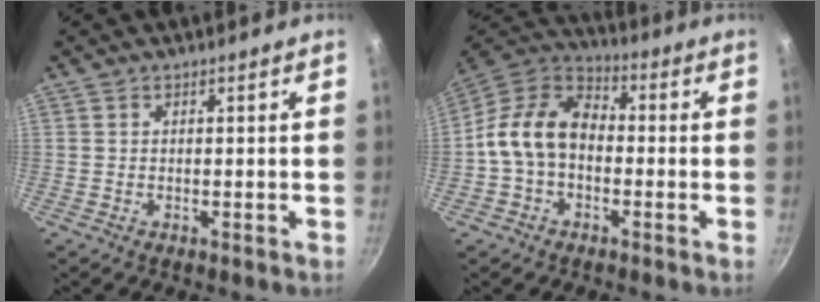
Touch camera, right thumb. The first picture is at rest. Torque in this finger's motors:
{"motor_torque": [0.18, 0.19, 0.81, -0.69, 0.18]}